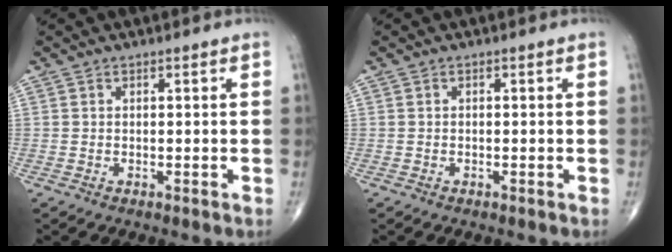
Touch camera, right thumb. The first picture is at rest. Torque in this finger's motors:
{"motor_torque": [0.04, 0.03, -0.03, -0.03, 0.01]}